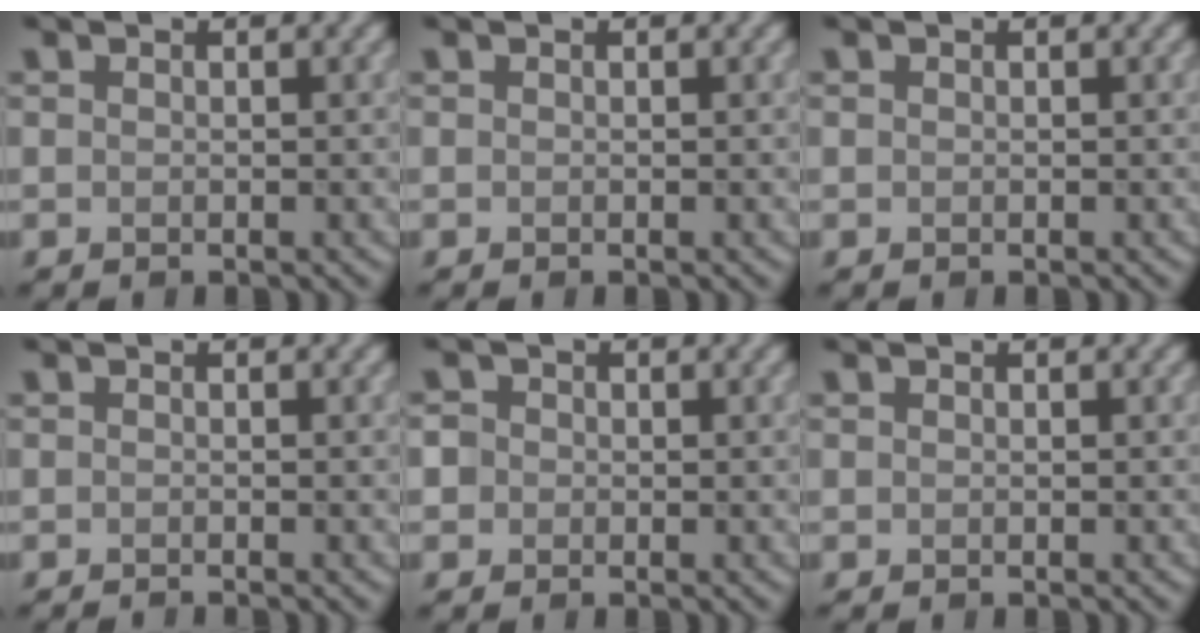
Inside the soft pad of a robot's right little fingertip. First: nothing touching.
{"total": 0.0}
{"total": 0.0}
{"total": 0.7, "force": [-0.6, 0.1, 0.3], "torque": [0.000, -0.004, -0.014]}
{"total": 1.8, "force": [0.3, 1.7, 0.6], "torque": [-0.002, 0.012, -0.007]}
{"total": 0.0}